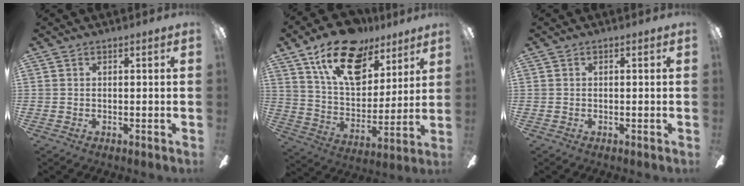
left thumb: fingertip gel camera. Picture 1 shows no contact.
{"total": 20.7, "force": [12.7, 11.3, 11.8], "torque": [-0.189, -0.065, 0.224]}
{"total": 0.0}